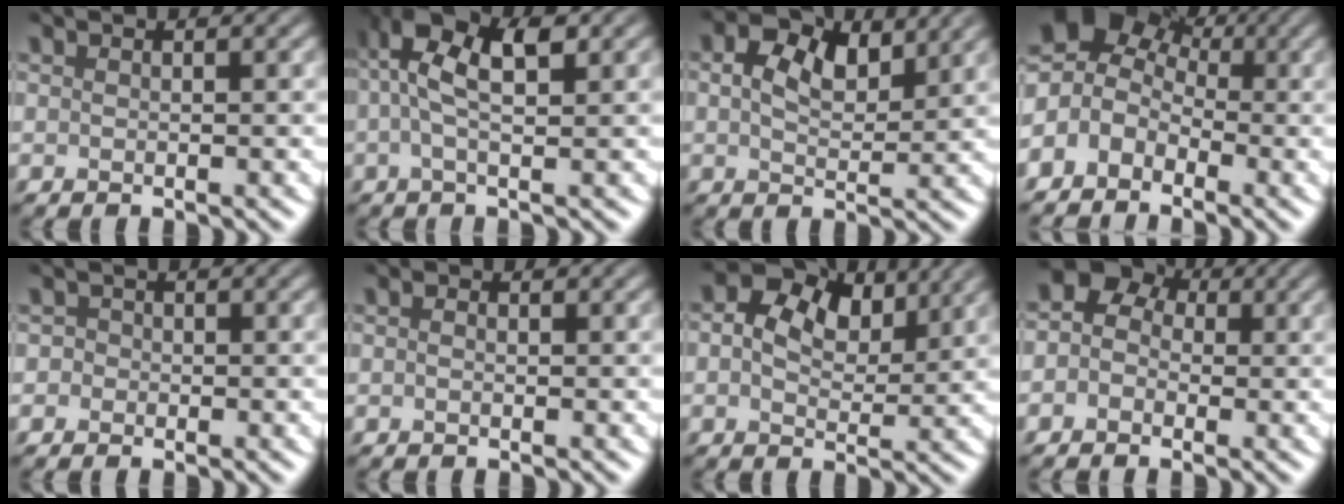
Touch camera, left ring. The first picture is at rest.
{"total": 5.9, "force": [1.4, 1.8, 5.4], "torque": [-0.102, 0.017, 0.015]}
{"total": 4.4, "force": [2.0, 2.4, 3.2], "torque": [-0.059, 0.003, 0.034]}
{"total": 5.0, "force": [-0.6, 4.0, 2.9], "torque": [-0.057, 0.010, -0.035]}
{"total": 1.0, "force": [-0.2, 1.0, 0.1], "torque": [0.011, 0.000, -0.010]}
{"total": 0.7, "force": [0.0, 0.3, 0.5], "torque": [-0.011, -0.004, -0.004]}
{"total": 6.9, "force": [2.8, 4.4, 4.5], "torque": [-0.067, 0.011, 0.027]}
{"total": 5.5, "force": [0.9, 4.6, 2.7], "torque": [-0.009, 0.030, -0.034]}